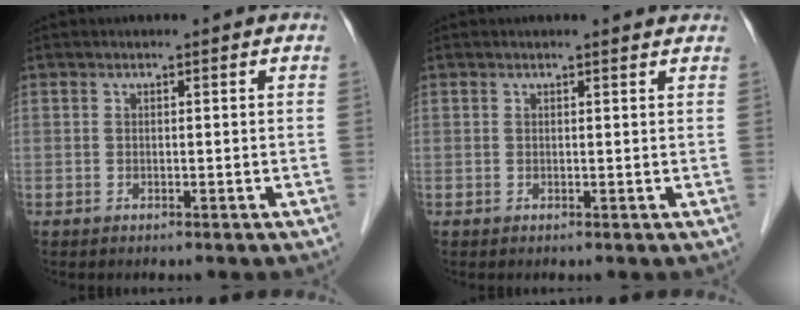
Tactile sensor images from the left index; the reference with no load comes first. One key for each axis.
{"total": 1.6, "fx": 1.5, "fy": 0.1, "fz": 0.6, "tx": -0.014, "ty": 0.004, "tz": 0.016}